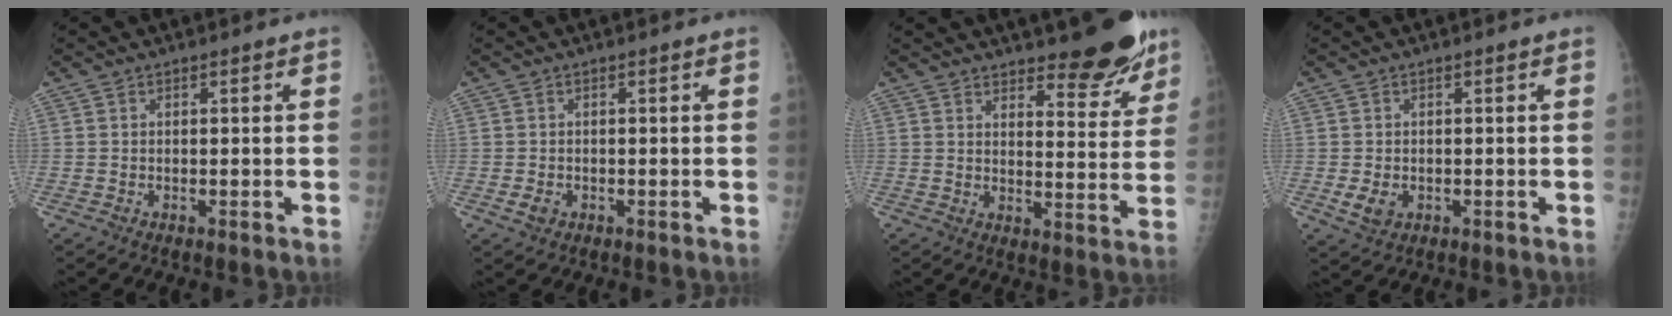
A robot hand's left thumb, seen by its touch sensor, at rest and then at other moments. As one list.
[{"total": 1.7, "force": [-0.5, 1.4, 1.0], "torque": [-0.014, 0.000, -0.006]}, {"total": 11.4, "force": [8.7, 3.6, 6.4], "torque": [-0.046, -0.065, 0.119]}, {"total": 3.2, "force": [-0.6, 2.5, 1.9], "torque": [-0.032, -0.003, -0.003]}]